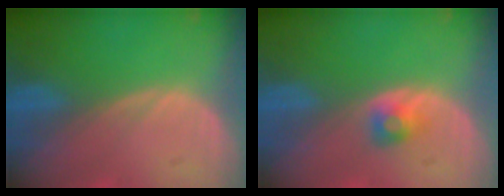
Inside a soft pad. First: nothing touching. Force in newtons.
{"total": 2.2, "press": 2.1, "slide": 0.3}